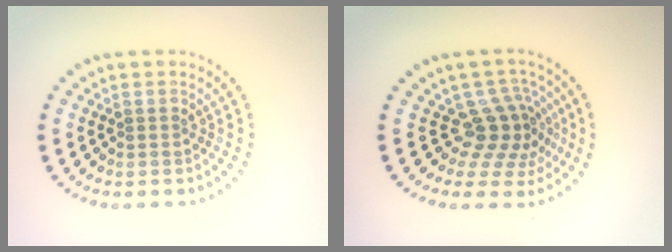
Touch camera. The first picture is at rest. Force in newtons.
{"total": 4.0, "press": 2.8, "slide": 2.9}